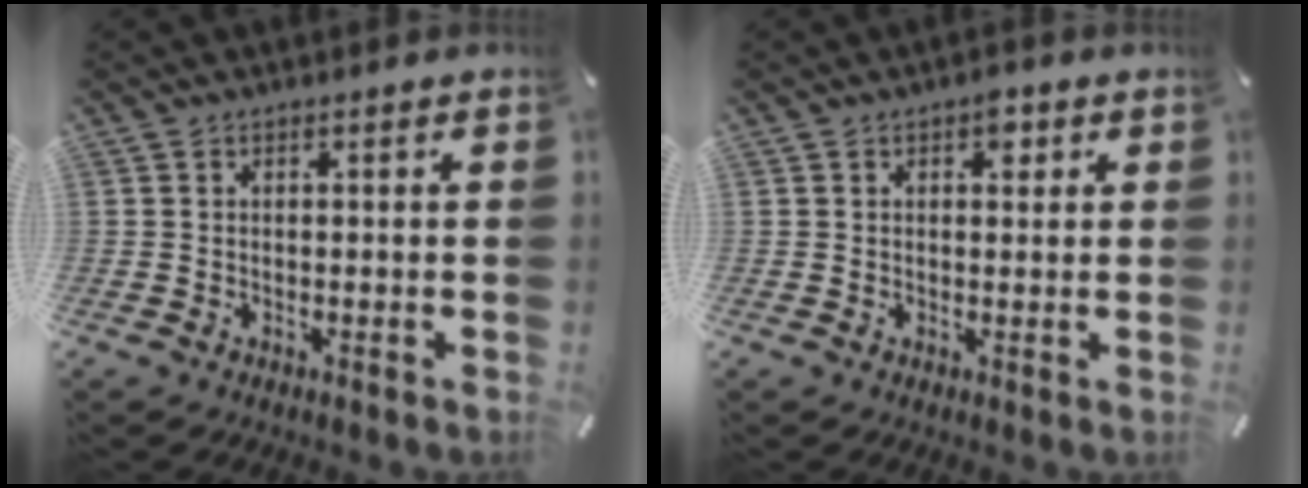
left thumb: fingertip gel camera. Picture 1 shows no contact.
{"total": 3.0, "force": [1.4, 1.8, 2.0], "torque": [-0.012, -0.007, 0.016]}